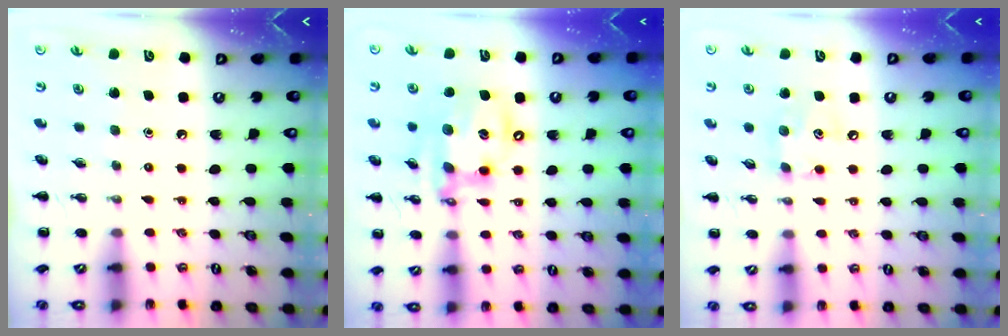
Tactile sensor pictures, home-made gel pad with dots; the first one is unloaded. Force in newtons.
{"total": 13.7, "press": 13.3, "slide": 3.4}
{"total": 6.7, "press": 6.7, "slide": 0.5}